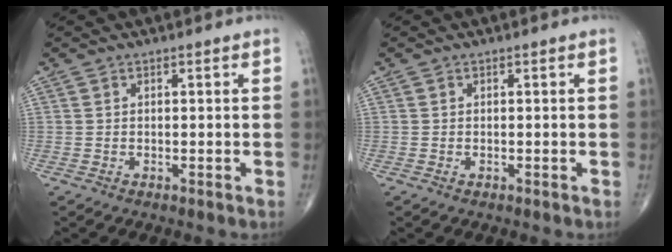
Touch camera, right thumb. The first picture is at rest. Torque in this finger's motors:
{"motor_torque": [-0.22, -0.14, -0.16, -0.05, -0.06]}